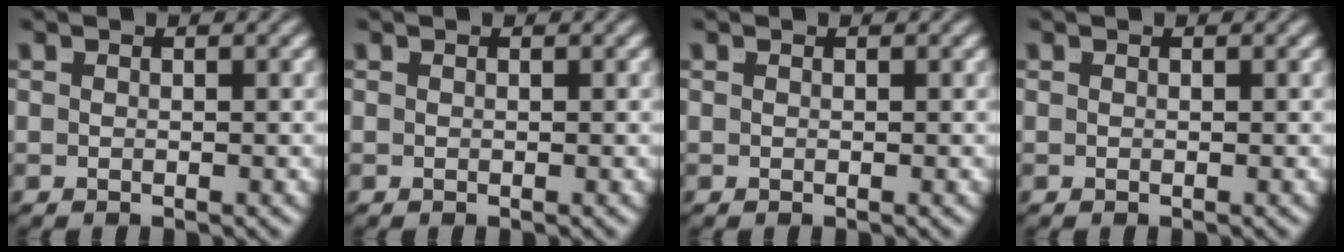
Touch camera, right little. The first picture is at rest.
{"total": 0.0}
{"total": 0.0}
{"total": 0.0}